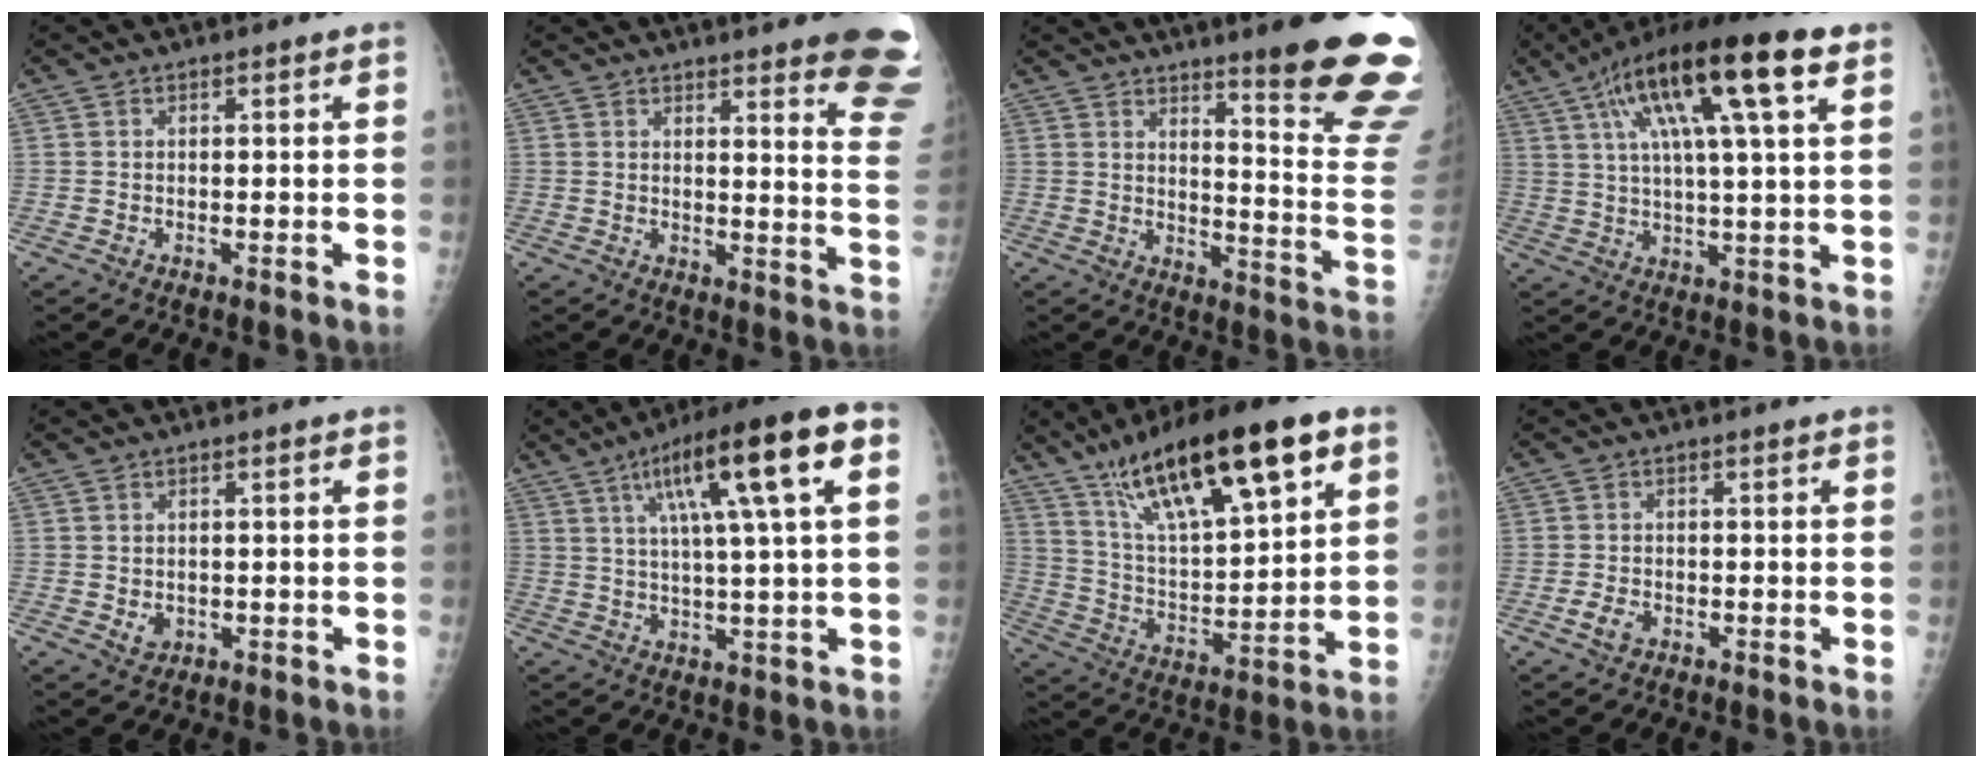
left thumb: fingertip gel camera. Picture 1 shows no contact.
{"total": 17.9, "force": [13.7, 2.6, 11.1], "torque": [-0.111, -0.094, 0.144]}
{"total": 18.6, "force": [13.6, 1.4, 12.7], "torque": [-0.130, -0.116, 0.177]}
{"total": 20.4, "force": [9.1, 4.2, 17.8], "torque": [-0.302, 0.011, 0.148]}
{"total": 2.3, "force": [-0.3, 1.9, 1.3], "torque": [-0.012, -0.001, 0.004]}
{"total": 17.2, "force": [6.1, 2.3, 15.9], "torque": [-0.252, 0.014, 0.091]}
{"total": 24.4, "force": [13.4, 7.0, 19.2], "torque": [-0.302, -0.026, 0.237]}
{"total": 2.6, "force": [-1.2, 1.7, 1.6], "torque": [-0.032, 0.002, -0.021]}